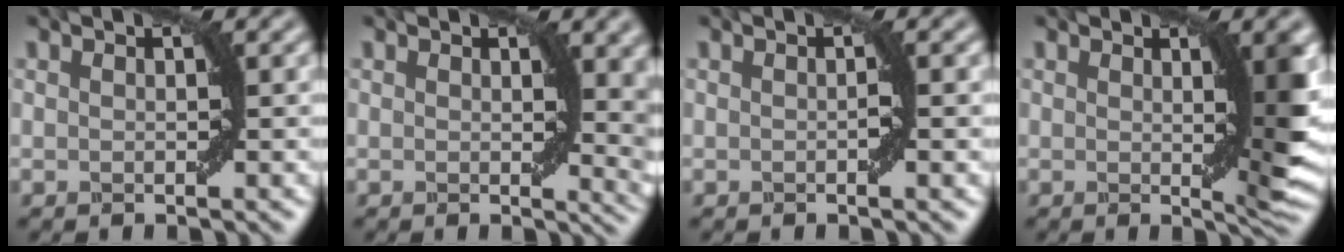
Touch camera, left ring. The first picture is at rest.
{"total": 4.8, "force": [1.2, 1.9, 4.2], "torque": [-0.040, -0.009, 0.023]}
{"total": 0.9, "force": [-0.2, -0.1, 0.8], "torque": [-0.013, 0.001, -0.002]}
{"total": 5.1, "force": [0.7, 0.9, 5.0], "torque": [-0.060, -0.008, 0.014]}